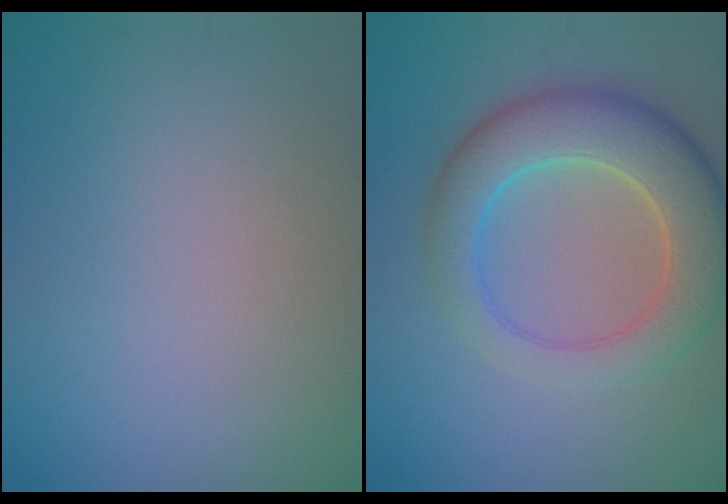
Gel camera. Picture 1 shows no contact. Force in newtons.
{"total": 7.7, "press": 7.7, "slide": 0.5}